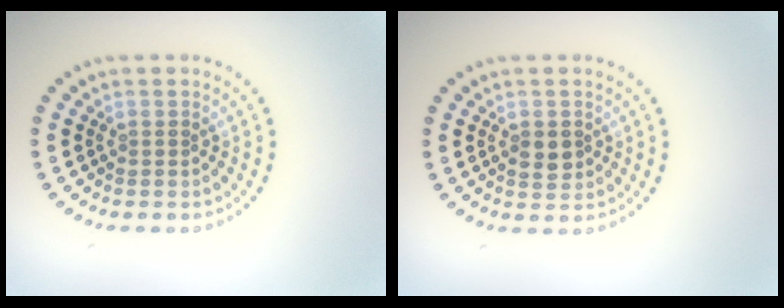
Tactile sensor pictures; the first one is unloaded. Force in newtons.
{"total": 1.9, "press": 1.8, "slide": 0.2}